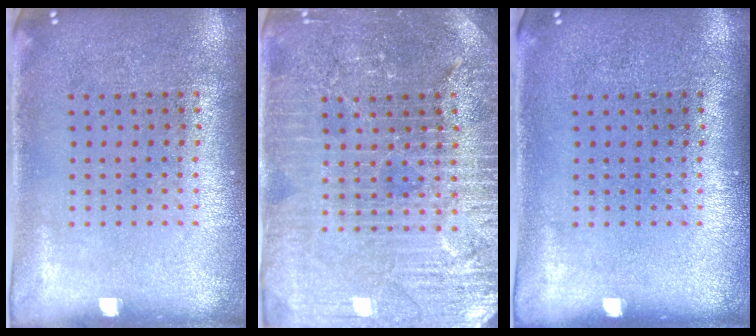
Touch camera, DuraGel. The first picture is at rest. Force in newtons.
{"total": 4.3, "press": 4.1, "slide": 1.4}
{"total": 0.0}